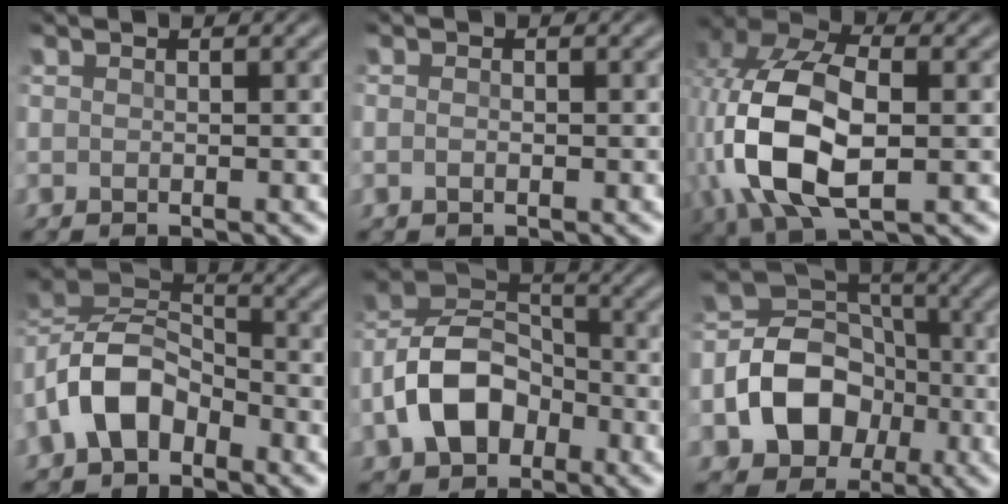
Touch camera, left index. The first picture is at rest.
{"total": 0.5, "force": [-0.2, 0.3, 0.4], "torque": [-0.011, 0.002, -0.007]}
{"total": 11.0, "force": [-1.3, 6.0, 9.2], "torque": [-0.212, 0.004, -0.027]}
{"total": 7.2, "force": [-3.5, 4.3, 4.7], "torque": [-0.096, 0.015, -0.082]}
{"total": 8.2, "force": [-3.4, 5.5, 5.0], "torque": [-0.099, 0.009, -0.076]}
{"total": 9.1, "force": [-2.8, 7.1, 5.0], "torque": [-0.094, 0.000, -0.064]}